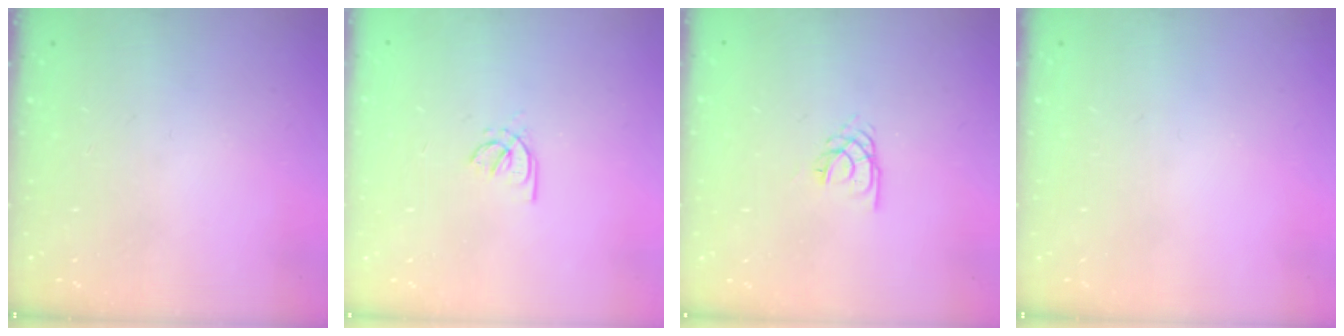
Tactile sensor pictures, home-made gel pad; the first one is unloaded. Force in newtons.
{"total": 2.1, "press": 2.1, "slide": 0.6}
{"total": 2.2, "press": 2.2, "slide": 0.3}
{"total": 0.0}